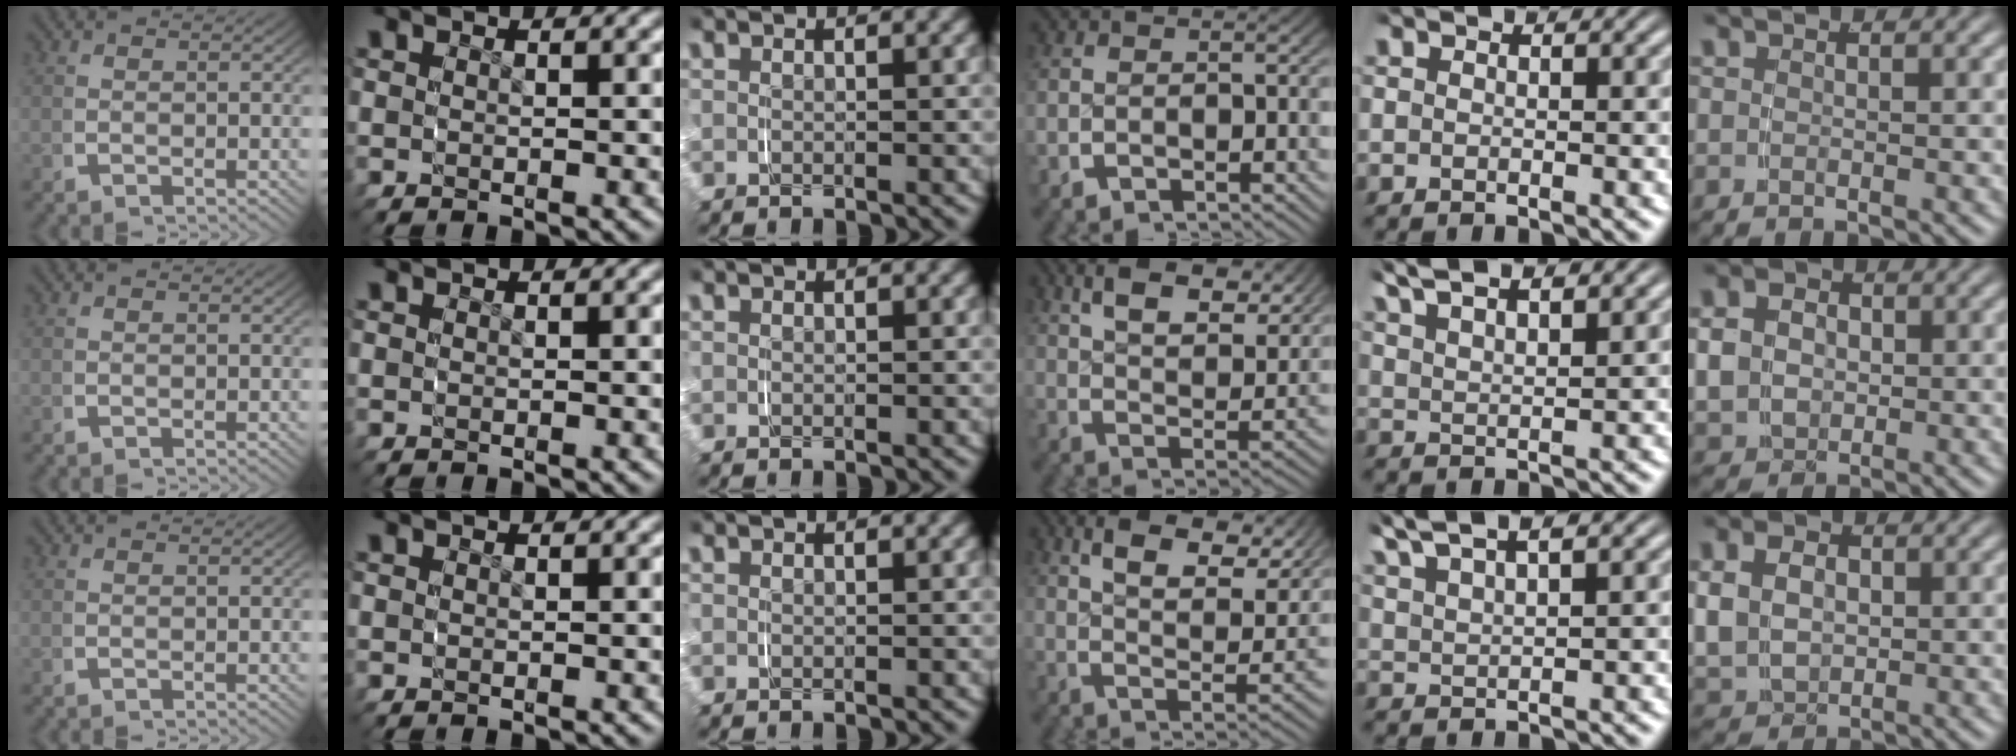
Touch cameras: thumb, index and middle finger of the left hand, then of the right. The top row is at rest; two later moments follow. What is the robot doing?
{"motion": "grasp_and_lifting", "object": "shorts"}